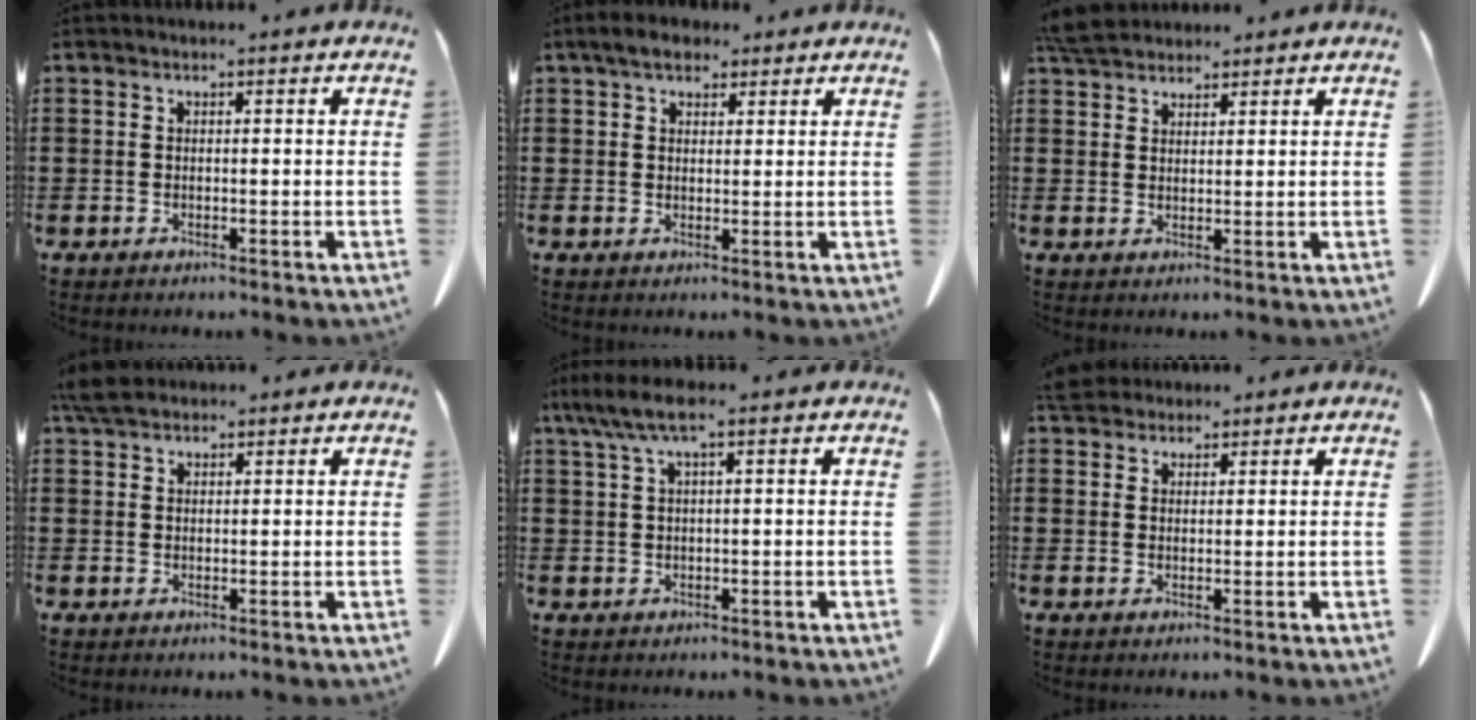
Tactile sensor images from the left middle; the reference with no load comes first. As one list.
[{"total": 4.0, "force": [3.0, 1.8, 1.9], "torque": [-0.039, 0.002, 0.053]}, {"total": 4.6, "force": [4.3, 1.2, 1.3], "torque": [-0.038, -0.003, 0.084]}, {"total": 3.8, "force": [3.1, 1.3, 1.7], "torque": [-0.042, 0.002, 0.061]}, {"total": 4.3, "force": [2.0, 0.7, 3.8], "torque": [-0.093, -0.005, 0.031]}, {"total": 3.6, "force": [3.2, 1.2, 0.9], "torque": [-0.028, -0.001, 0.064]}]